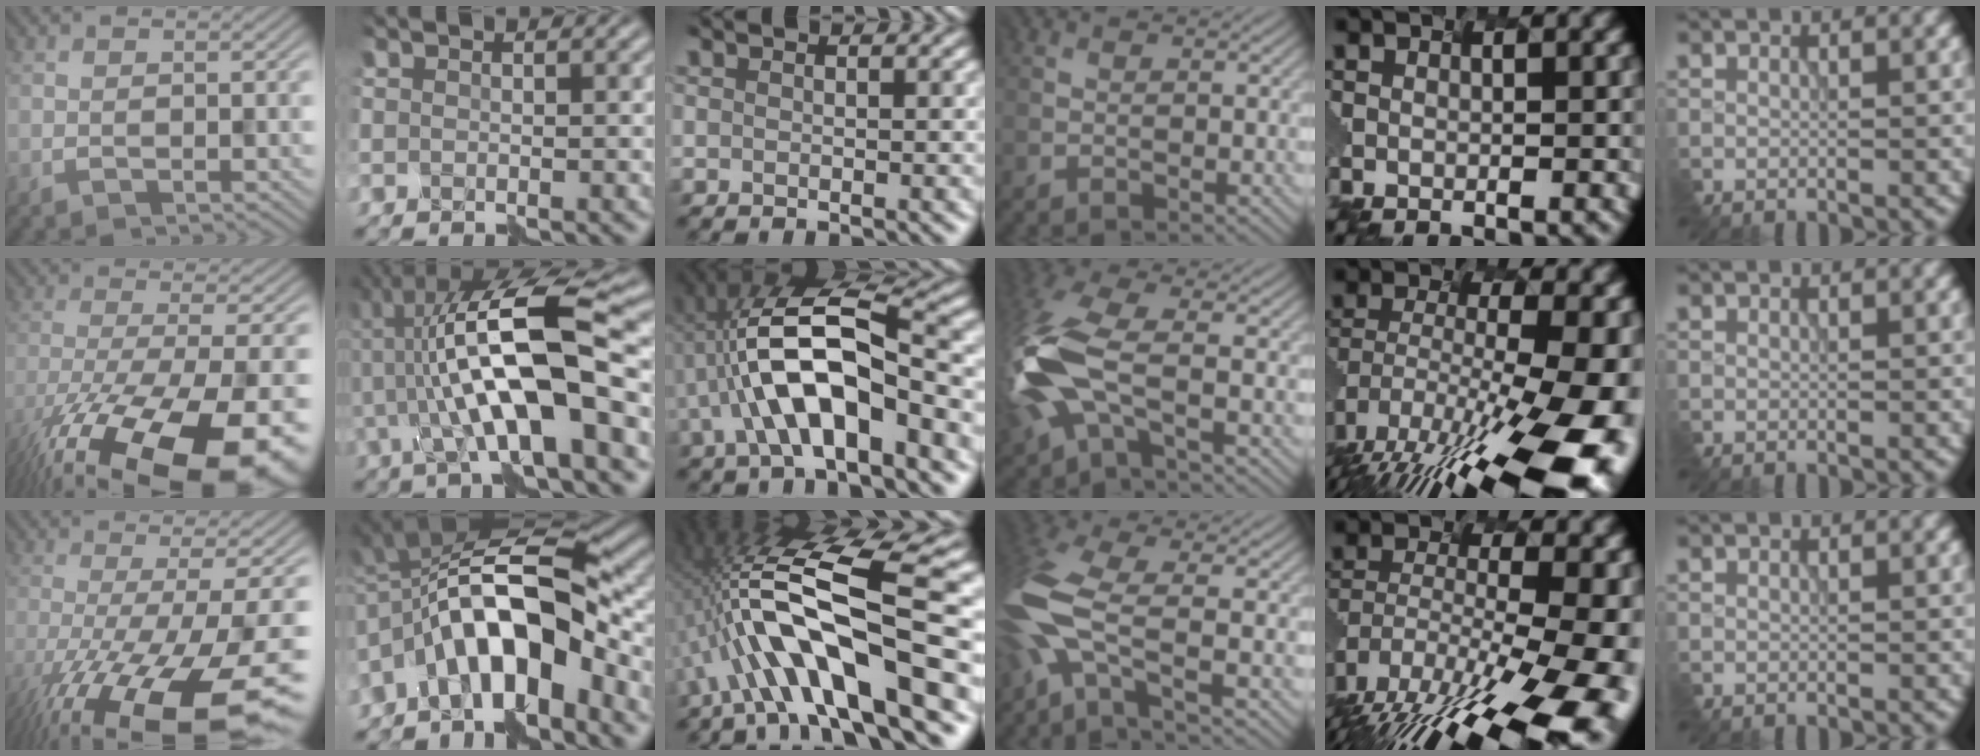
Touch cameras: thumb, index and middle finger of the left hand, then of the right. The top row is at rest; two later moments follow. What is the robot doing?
{"motion": "assemble", "object": "spray bottle"}